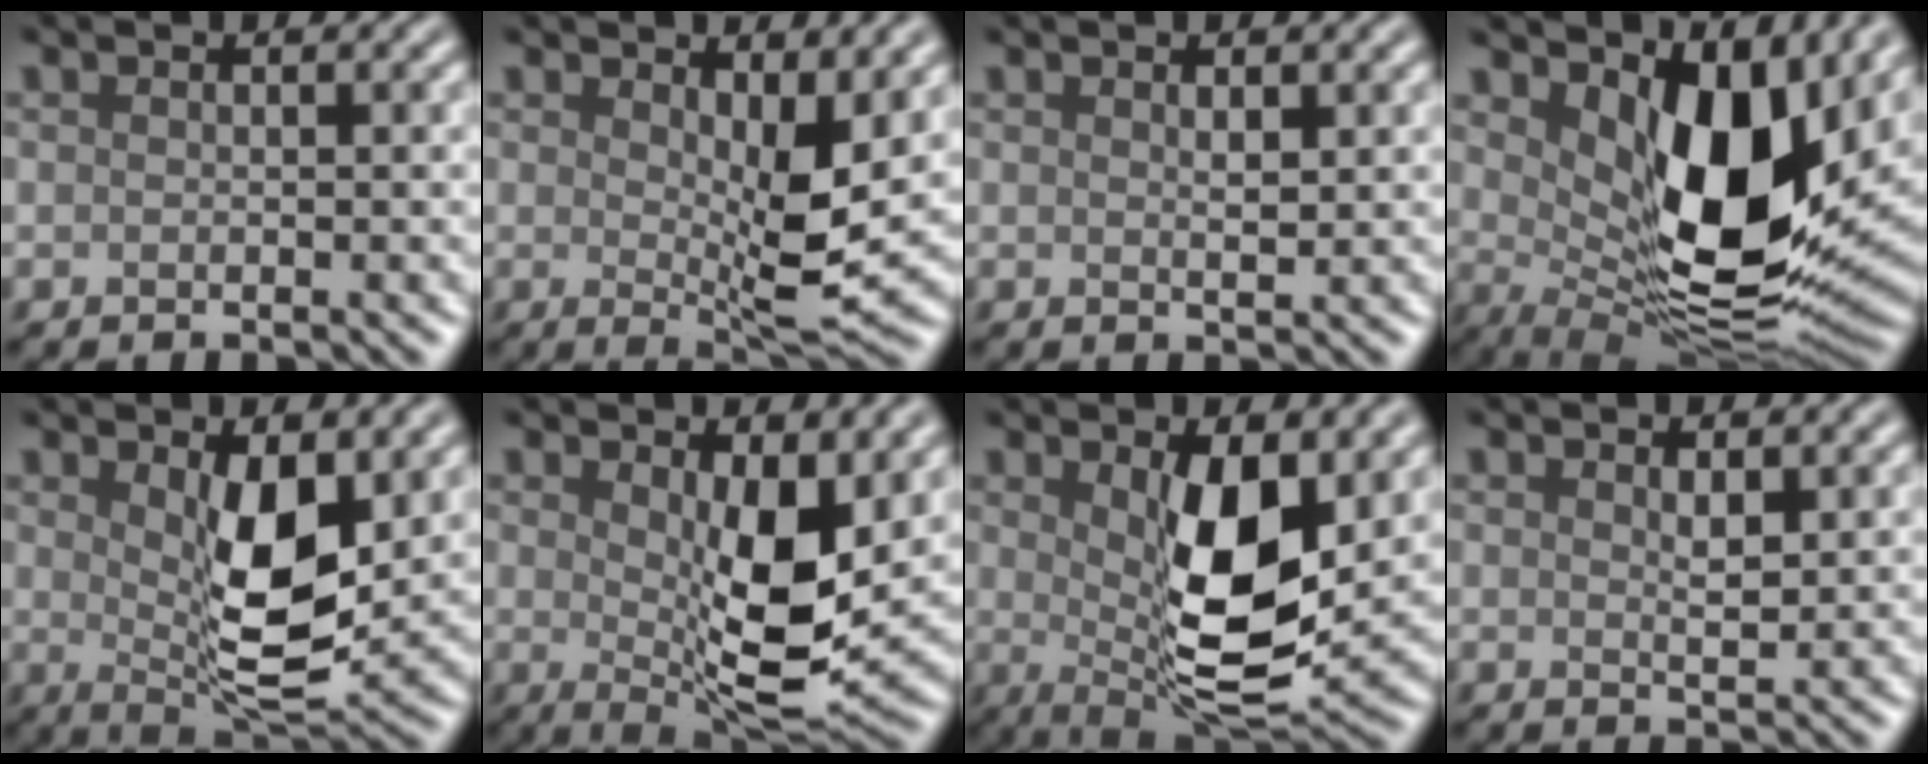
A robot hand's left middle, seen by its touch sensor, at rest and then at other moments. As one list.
[{"total": 5.4, "force": [1.2, 1.7, 5.0], "torque": [-0.078, -0.016, 0.022]}, {"total": 1.1, "force": [0.6, 0.3, 0.8], "torque": [-0.016, -0.003, 0.011]}, {"total": 11.3, "force": [3.2, 5.4, 9.3], "torque": [-0.146, -0.029, 0.068]}, {"total": 7.2, "force": [1.4, 2.7, 6.5], "torque": [-0.114, -0.014, 0.030]}, {"total": 7.7, "force": [1.3, 2.9, 7.1], "torque": [-0.116, -0.020, 0.028]}, {"total": 9.1, "force": [1.5, 3.4, 8.3], "torque": [-0.139, -0.012, 0.029]}, {"total": 1.4, "force": [0.8, 0.4, 1.1], "torque": [-0.022, -0.004, 0.015]}]